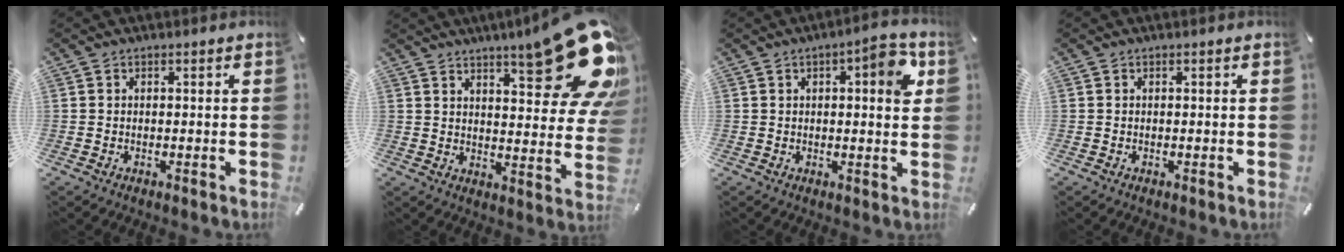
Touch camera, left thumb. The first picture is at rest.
{"total": 21.1, "force": [13.2, 5.8, 15.5], "torque": [-0.203, -0.098, 0.210]}
{"total": 7.3, "force": [2.9, 2.4, 6.3], "torque": [-0.076, -0.013, 0.039]}
{"total": 0.0}